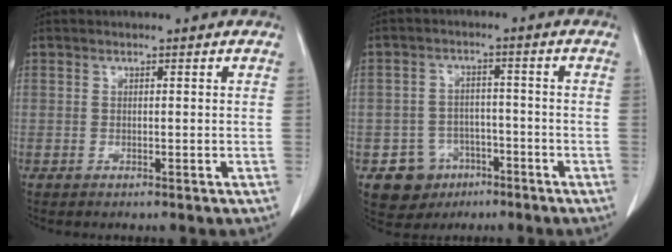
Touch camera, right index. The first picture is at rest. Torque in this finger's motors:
{"motor_torque": [-0.23, 0.00, -0.55, -0.20]}